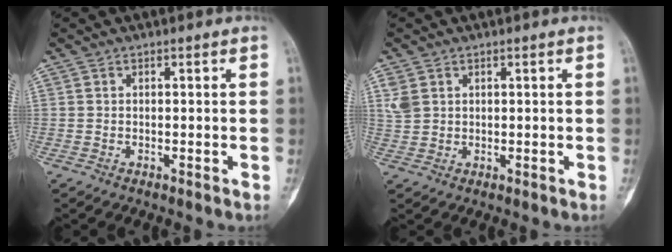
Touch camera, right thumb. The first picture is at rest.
{"total": 3.0, "force": [1.2, 2.4, 1.5], "torque": [-0.028, 0.001, 0.034]}